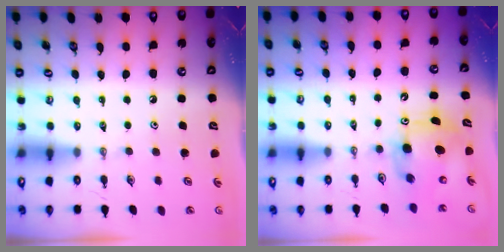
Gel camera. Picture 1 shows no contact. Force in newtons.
{"total": 7.6, "press": 7.5, "slide": 1.4}